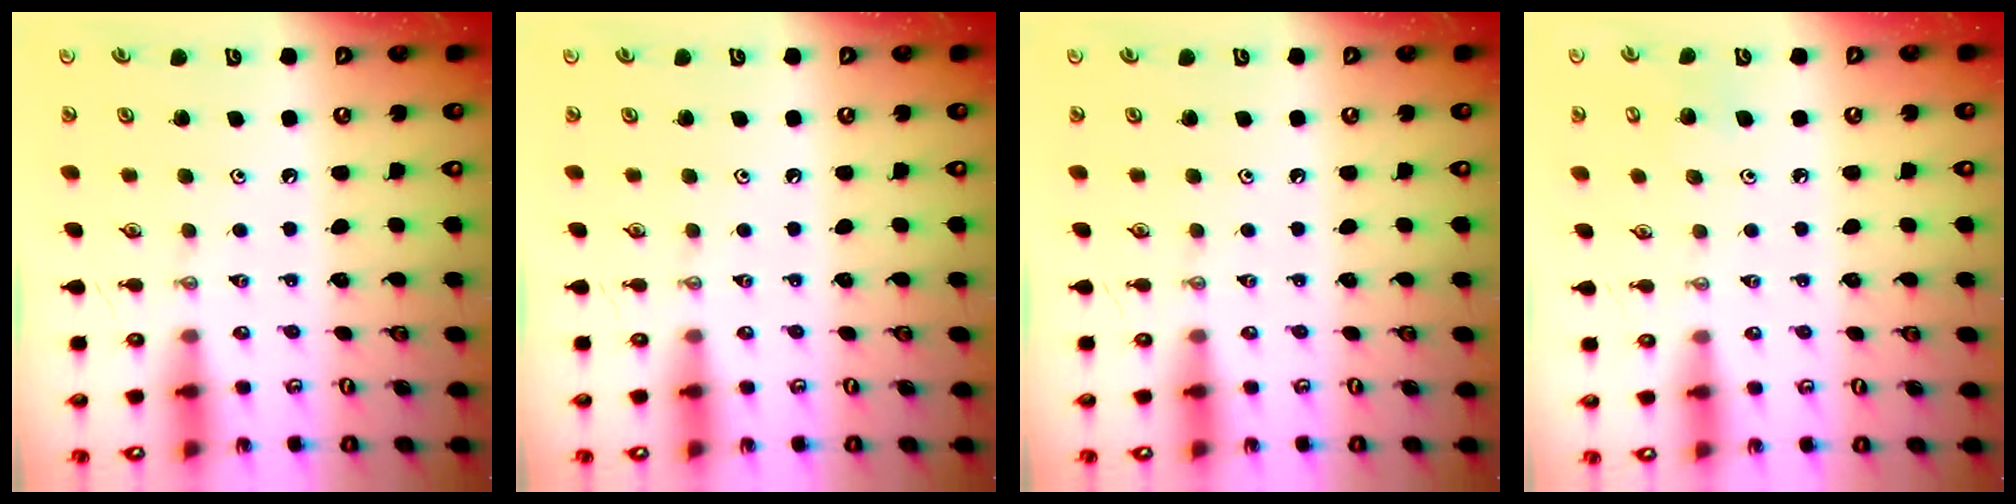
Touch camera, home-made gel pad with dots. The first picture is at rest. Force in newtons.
{"total": 0.0}
{"total": 0.0}
{"total": 5.3, "press": 5.2, "slide": 0.7}